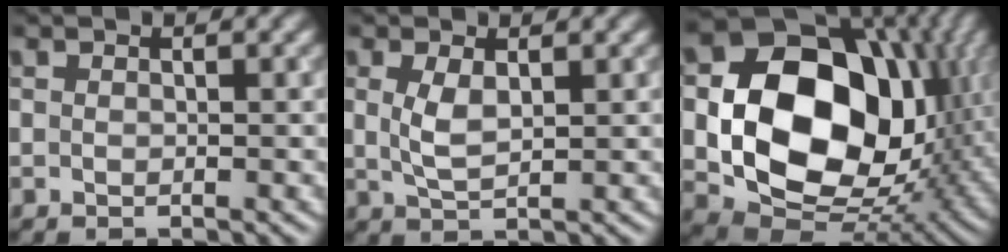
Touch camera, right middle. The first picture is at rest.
{"total": 2.4, "force": [0.6, 1.0, 2.1], "torque": [-0.050, 0.000, 0.016]}
{"total": 18.0, "force": [1.6, 13.9, 11.3], "torque": [-0.198, -0.019, 0.051]}